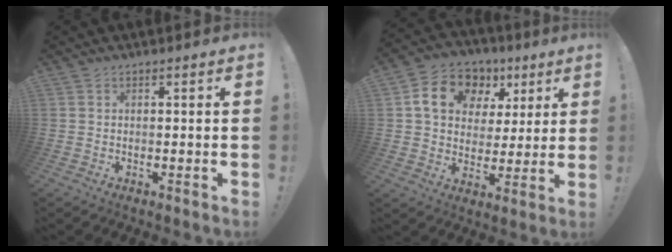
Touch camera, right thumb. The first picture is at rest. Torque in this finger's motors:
{"motor_torque": [1.28, 2.01, 0.83, 0.37, 0.05]}